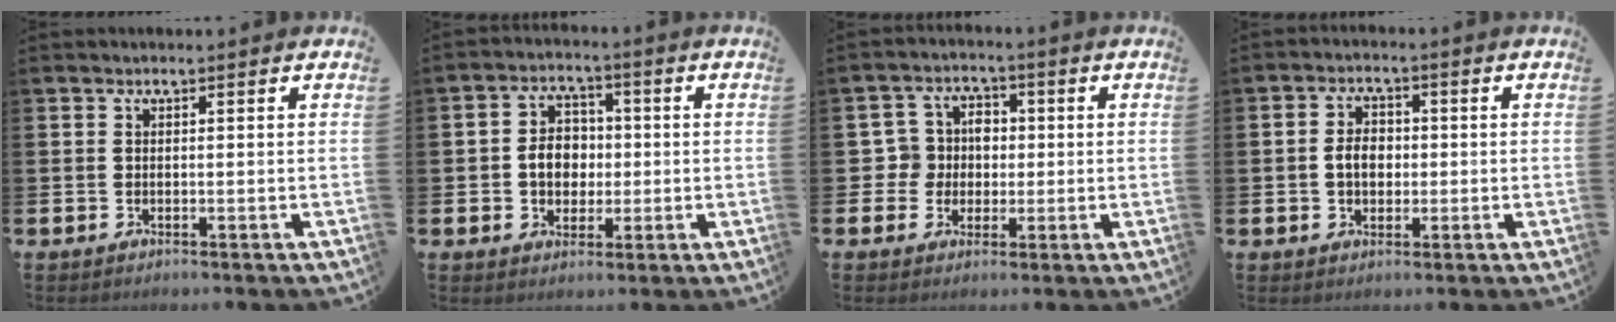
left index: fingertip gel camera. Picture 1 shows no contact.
{"total": 5.0, "force": [-0.2, 4.2, 2.7], "torque": [-0.040, 0.005, -0.013]}
{"total": 5.0, "force": [0.4, 4.8, 1.3], "torque": [-0.039, 0.014, 0.004]}
{"total": 3.6, "force": [-0.2, 2.7, 2.4], "torque": [-0.026, 0.002, -0.012]}